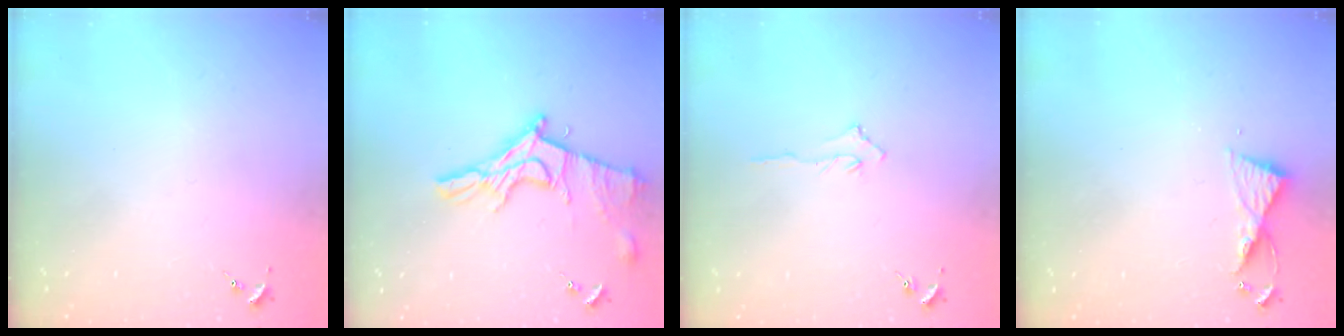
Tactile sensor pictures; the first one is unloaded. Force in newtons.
{"total": 14.1, "press": 14.1, "slide": 1.3}
{"total": 2.9, "press": 2.9, "slide": 0.4}
{"total": 6.0, "press": 6.0, "slide": 0.6}